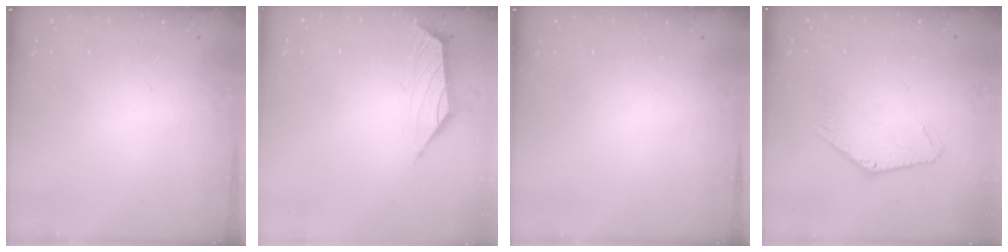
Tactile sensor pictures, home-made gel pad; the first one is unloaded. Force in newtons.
{"total": 1.5, "press": 1.4, "slide": 0.6}
{"total": 0.0}
{"total": 1.1, "press": 1.1, "slide": 0.0}